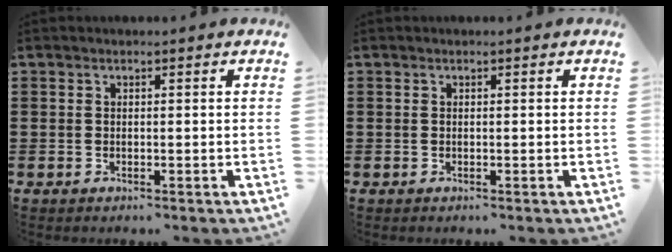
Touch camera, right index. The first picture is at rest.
{"total": 0.0}